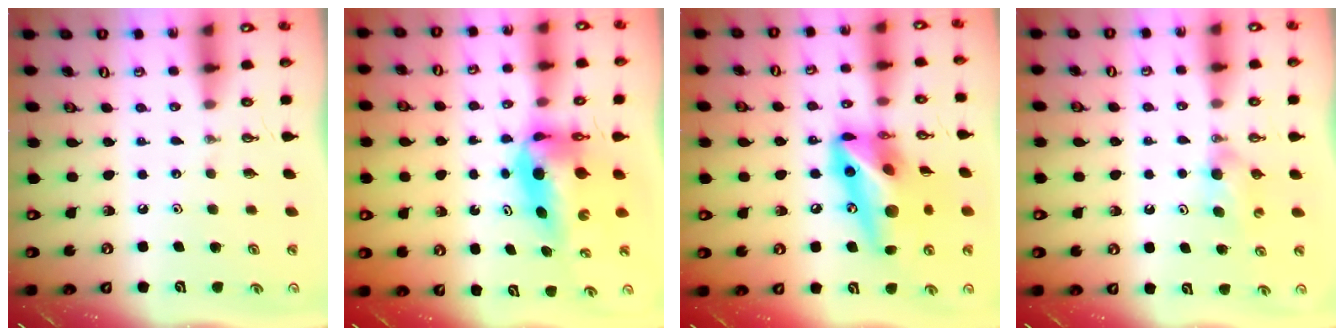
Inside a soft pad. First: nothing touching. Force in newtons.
{"total": 8.0, "press": 7.8, "slide": 1.9}
{"total": 19.3, "press": 19.0, "slide": 3.2}
{"total": 5.0, "press": 4.6, "slide": 1.9}